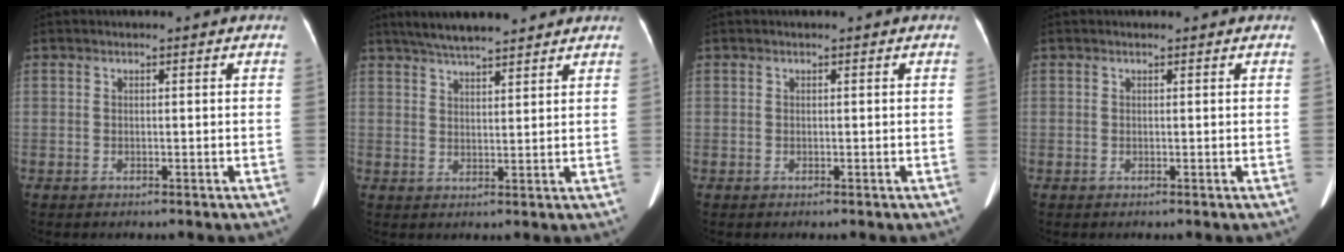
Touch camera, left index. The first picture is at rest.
{"total": 9.4, "force": [8.2, 1.2, 4.5], "torque": [-0.071, 0.027, 0.123]}
{"total": 0.0}
{"total": 0.8, "force": [0.8, 0.1, 0.2], "torque": [-0.009, 0.010, 0.008]}